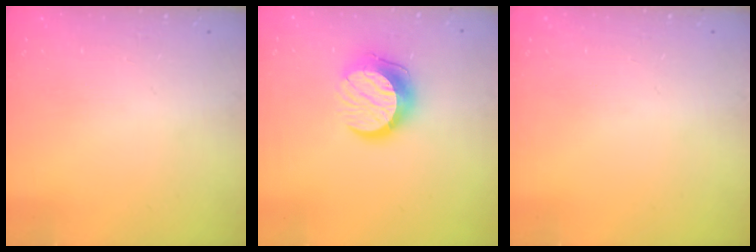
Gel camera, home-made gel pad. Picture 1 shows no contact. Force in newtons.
{"total": 12.5, "press": 12.5, "slide": 0.9}
{"total": 0.0}